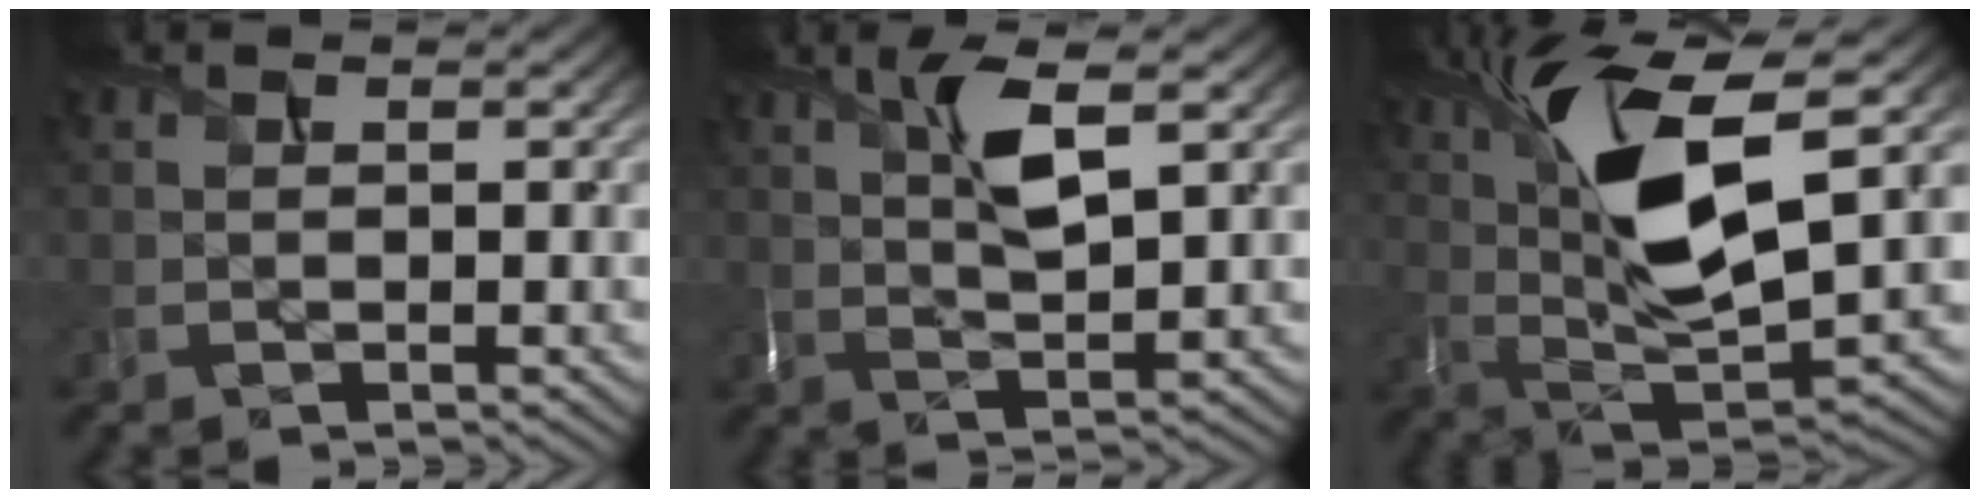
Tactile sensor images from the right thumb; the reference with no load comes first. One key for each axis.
{"total": 6.4, "fx": 2.7, "fy": 1.6, "fz": 5.5, "tx": -0.121, "ty": 0.002, "tz": 0.052}
{"total": 14.7, "fx": 4.6, "fy": 5.0, "fz": 13.0, "tx": -0.257, "ty": 0.003, "tz": 0.084}